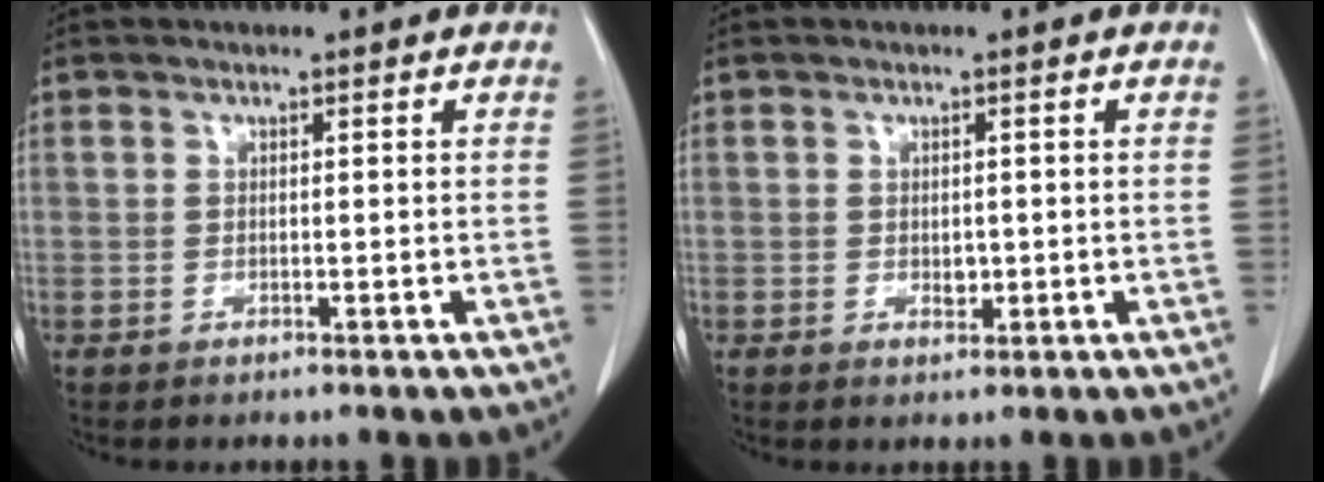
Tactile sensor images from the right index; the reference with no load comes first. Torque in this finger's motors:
{"motor_torque": [0.17, 0.06, 0.10, 0.02]}